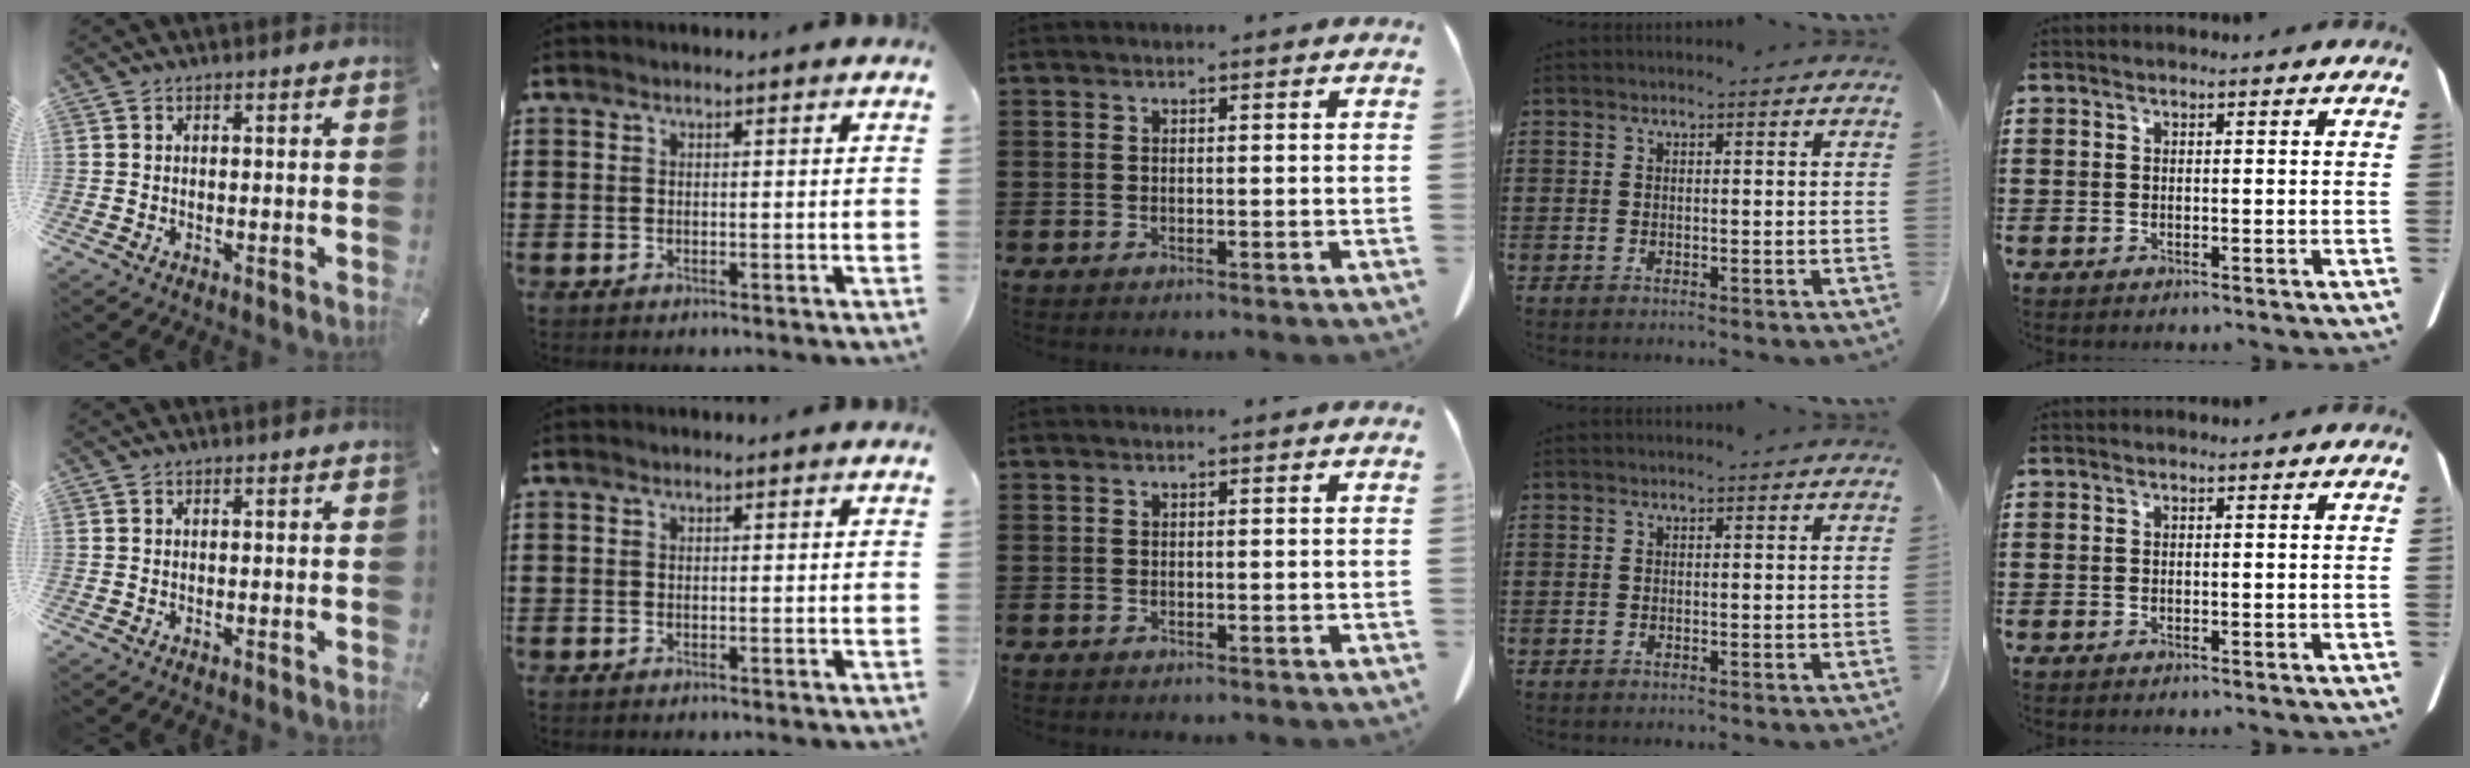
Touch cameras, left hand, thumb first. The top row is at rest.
{}